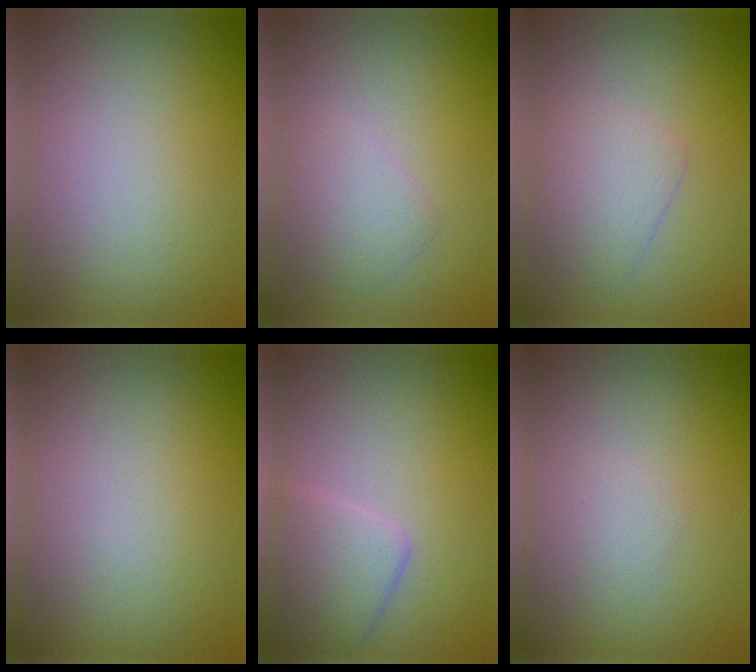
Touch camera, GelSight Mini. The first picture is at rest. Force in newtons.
{"total": 2.1, "press": 2.1, "slide": 0.1}
{"total": 2.6, "press": 2.6, "slide": 0.1}
{"total": 0.0}
{"total": 3.7, "press": 3.7, "slide": 0.2}
{"total": 0.9, "press": 0.9, "slide": 0.0}